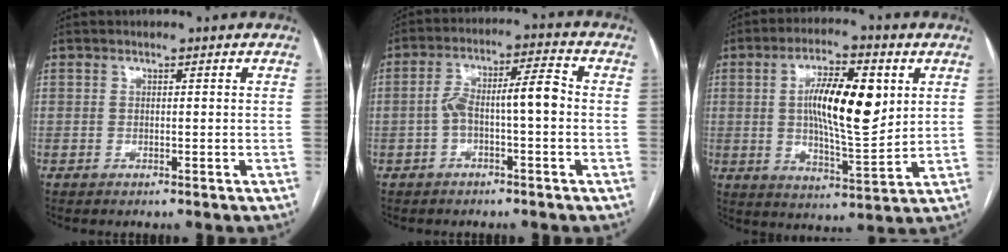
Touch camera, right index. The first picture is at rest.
{"total": 7.4, "force": [-1.2, 1.4, 7.1], "torque": [-0.129, 0.034, -0.020]}
{"total": 13.2, "force": [2.8, 3.4, 12.4], "torque": [-0.218, 0.004, 0.045]}